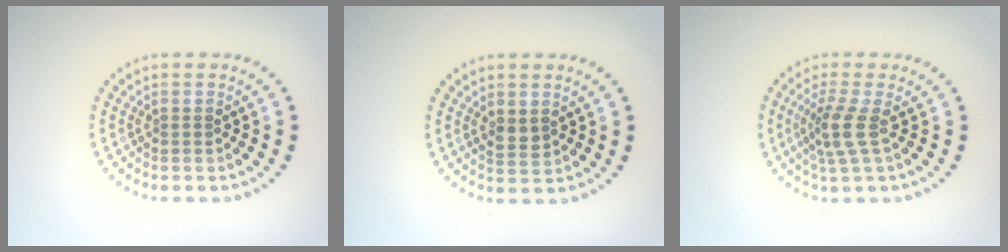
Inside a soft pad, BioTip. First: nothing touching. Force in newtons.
{"total": 1.3, "press": 1.3, "slide": 0.4}
{"total": 2.7, "press": 2.1, "slide": 1.8}